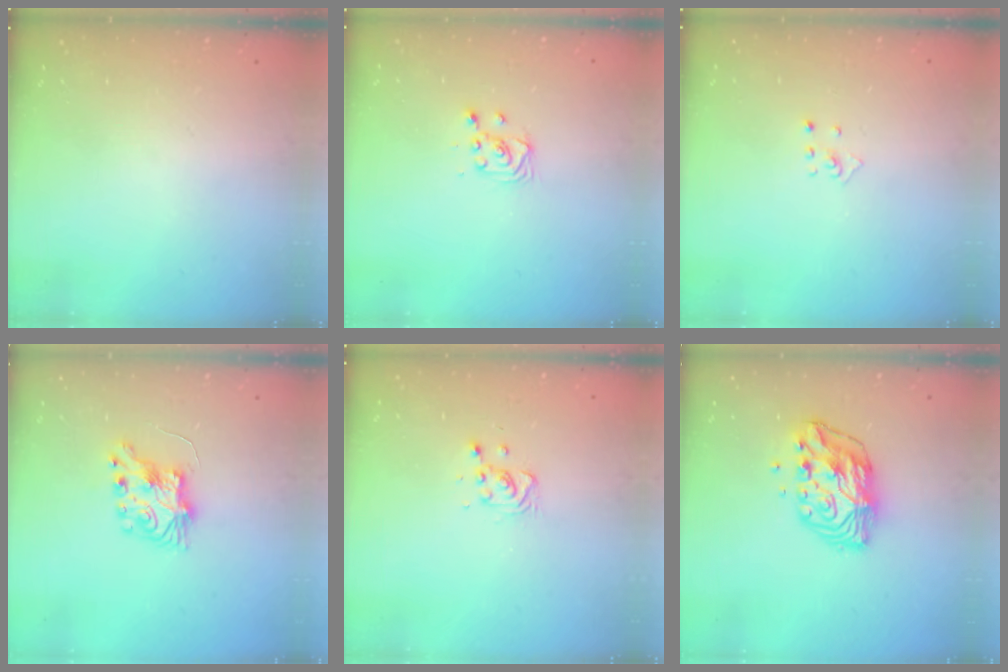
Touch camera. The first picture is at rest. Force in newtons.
{"total": 3.5, "press": 3.5, "slide": 0.4}
{"total": 2.9, "press": 2.9, "slide": 0.3}
{"total": 7.8, "press": 7.7, "slide": 0.4}
{"total": 5.4, "press": 5.3, "slide": 1.2}
{"total": 10.5, "press": 10.5, "slide": 1.1}